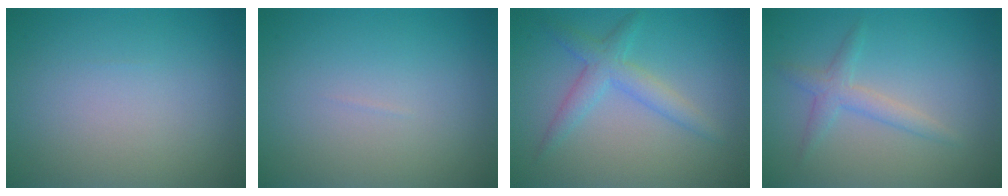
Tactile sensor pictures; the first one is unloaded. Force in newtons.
{"total": 0.0}
{"total": 2.8, "press": 2.8, "slide": 0.1}
{"total": 2.0, "press": 2.0, "slide": 0.0}